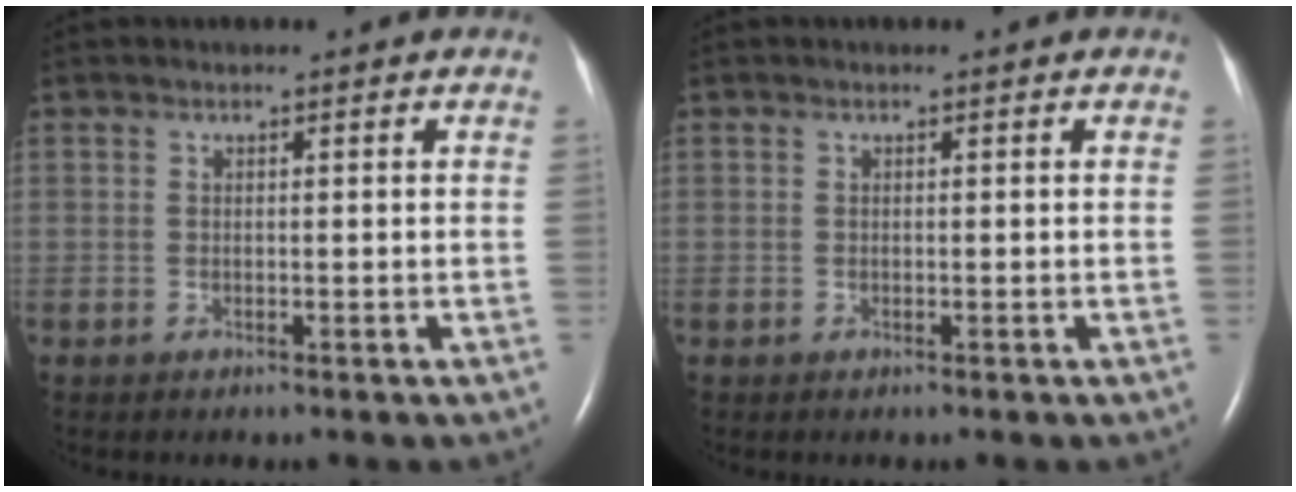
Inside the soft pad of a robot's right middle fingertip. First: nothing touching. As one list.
[{"total": 0.0}]